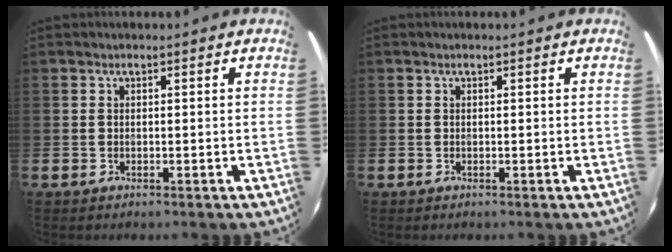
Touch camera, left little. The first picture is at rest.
{"total": 0.0}